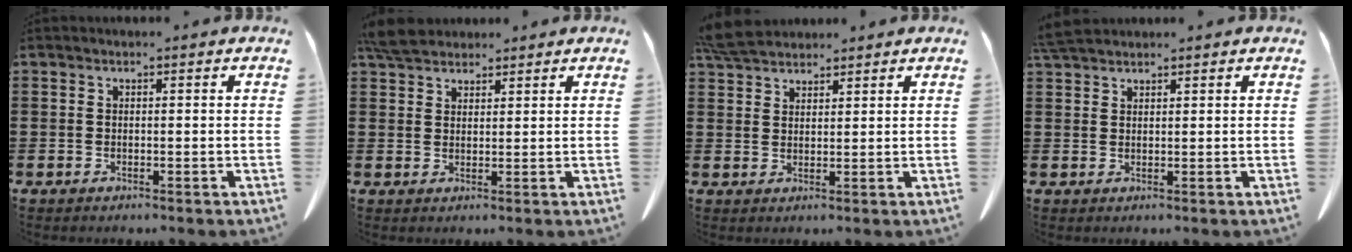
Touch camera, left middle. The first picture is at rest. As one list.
[{"total": 4.5, "force": [4.1, 1.4, 1.3], "torque": [-0.039, -0.001, 0.081]}, {"total": 4.8, "force": [4.5, 1.1, 1.6], "torque": [-0.045, -0.007, 0.087]}, {"total": 3.1, "force": [2.8, 0.5, 1.2], "torque": [-0.033, -0.001, 0.056]}]